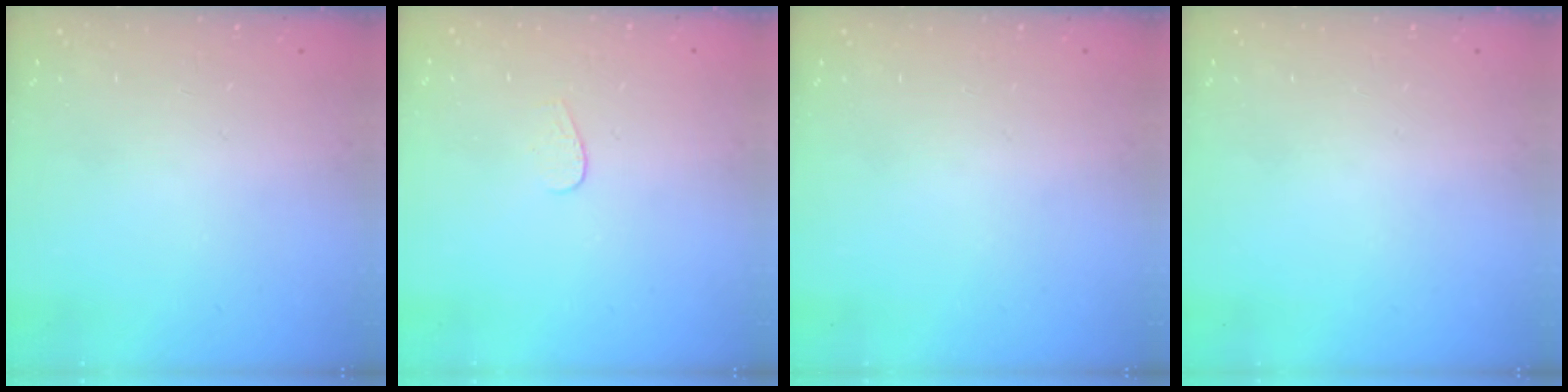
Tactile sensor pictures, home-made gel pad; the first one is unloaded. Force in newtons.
{"total": 3.5, "press": 3.5, "slide": 0.3}
{"total": 0.0}
{"total": 0.0}